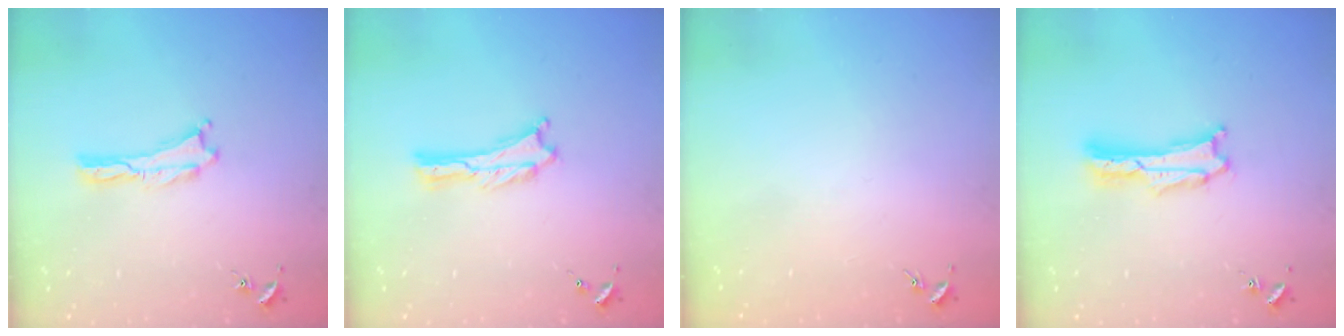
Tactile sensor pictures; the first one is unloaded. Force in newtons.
{"total": 0.0}
{"total": 0.0}
{"total": 1.7, "press": 1.7, "slide": 0.3}